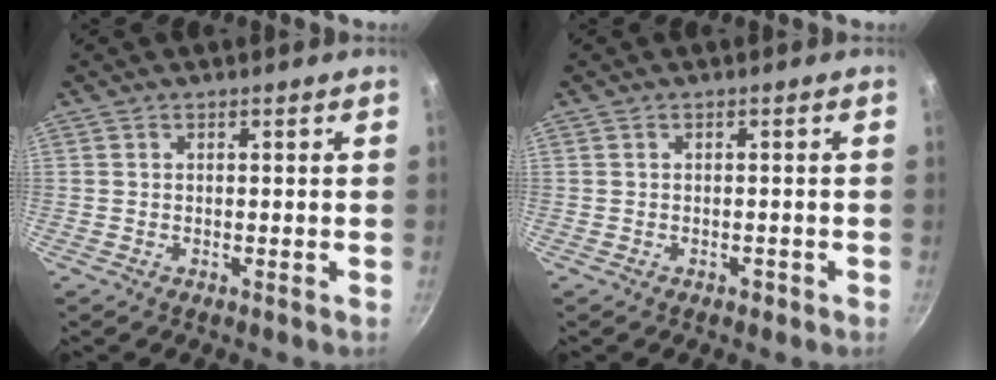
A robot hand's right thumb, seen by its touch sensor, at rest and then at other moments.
{"total": 0.9, "force": [-0.5, 0.6, 0.4], "torque": [0.000, 0.002, -0.009]}